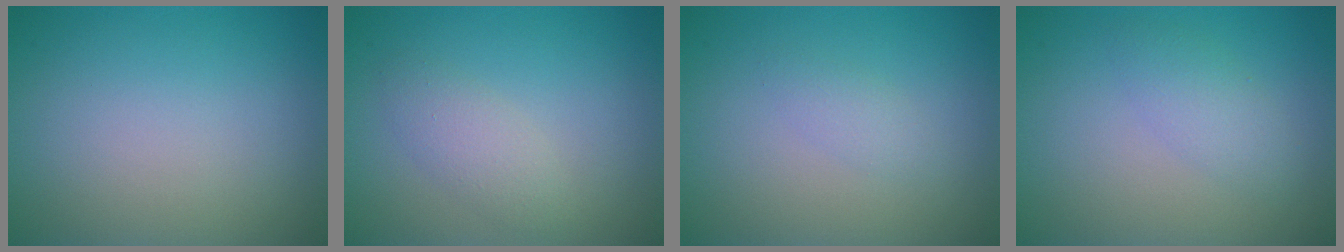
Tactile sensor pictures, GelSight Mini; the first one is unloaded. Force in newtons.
{"total": 2.2, "press": 2.2, "slide": 0.2}
{"total": 1.1, "press": 1.1, "slide": 0.0}
{"total": 2.0, "press": 2.0, "slide": 0.1}